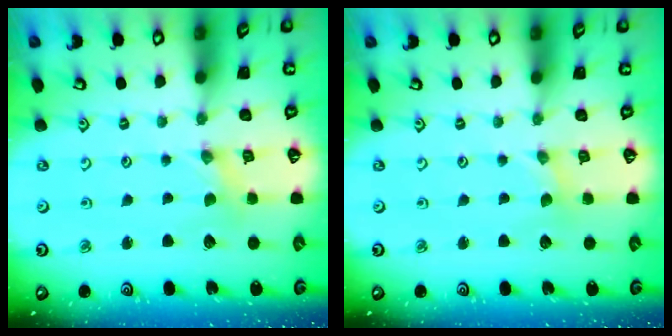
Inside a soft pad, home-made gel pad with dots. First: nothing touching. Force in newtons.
{"total": 0.0}